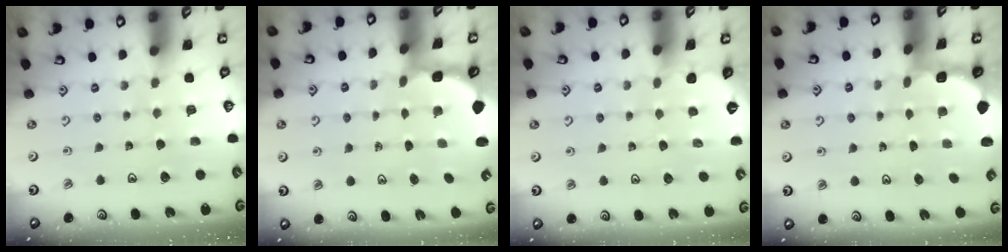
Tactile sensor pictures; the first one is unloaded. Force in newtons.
{"total": 2.6, "press": 1.9, "slide": 1.8}
{"total": 1.8, "press": 1.8, "slide": 0.2}
{"total": 1.9, "press": 1.8, "slide": 0.7}